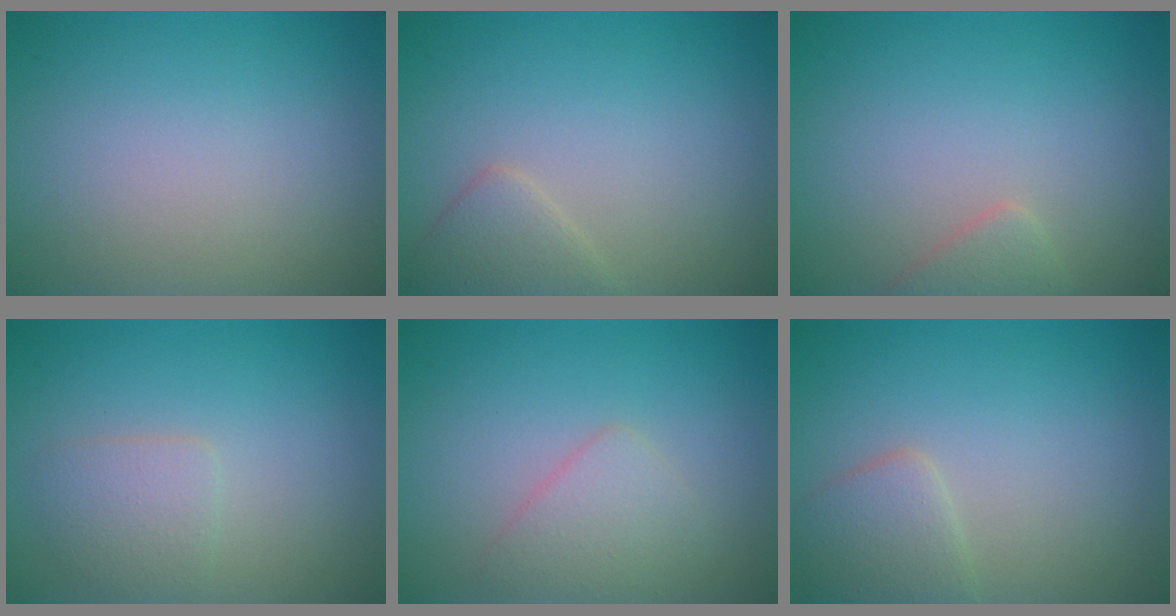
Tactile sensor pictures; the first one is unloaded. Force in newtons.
{"total": 2.2, "press": 2.2, "slide": 0.2}
{"total": 1.5, "press": 1.5, "slide": 0.1}
{"total": 2.1, "press": 2.1, "slide": 0.0}
{"total": 2.2, "press": 2.2, "slide": 0.0}
{"total": 2.5, "press": 2.5, "slide": 0.3}